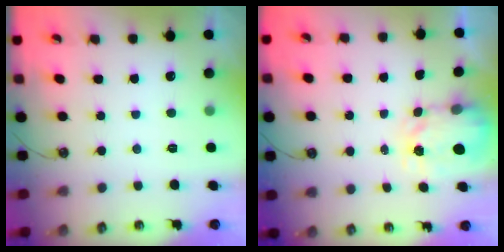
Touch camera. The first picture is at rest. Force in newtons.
{"total": 3.6, "press": 3.5, "slide": 0.4}